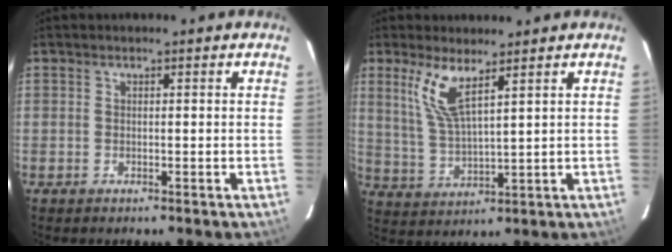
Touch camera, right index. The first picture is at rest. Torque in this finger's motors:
{"motor_torque": [0.58, 0.57, 0.18, 0.12]}